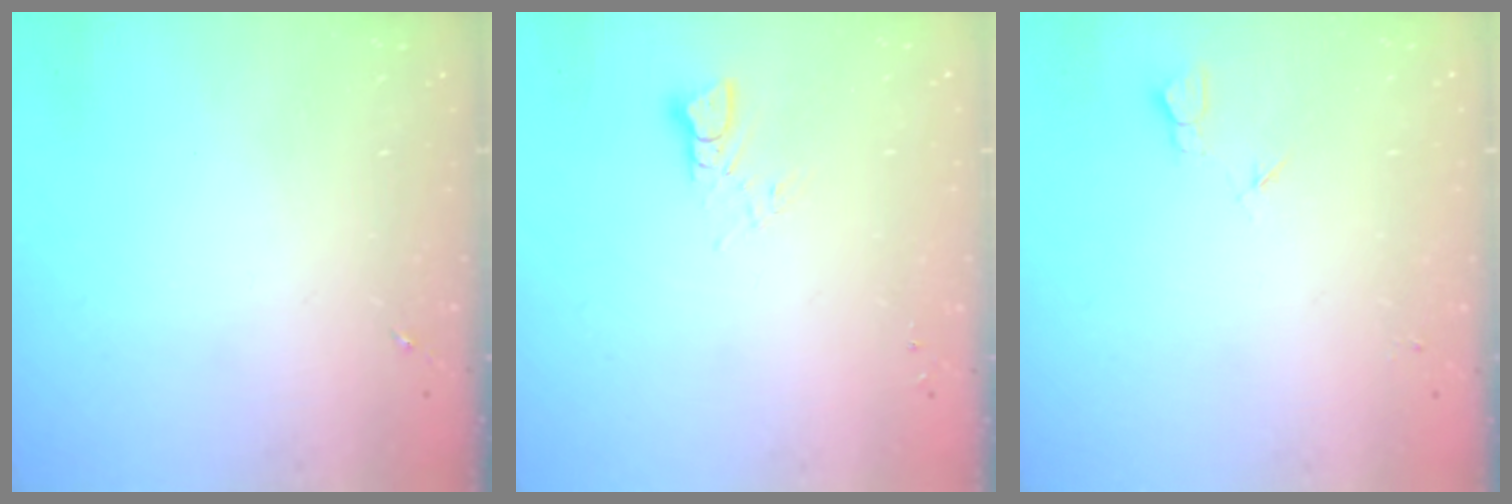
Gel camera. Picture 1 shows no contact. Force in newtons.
{"total": 2.9, "press": 2.9, "slide": 0.2}
{"total": 3.2, "press": 3.2, "slide": 0.4}